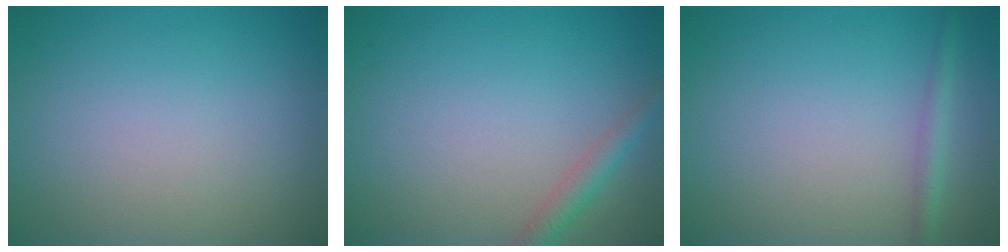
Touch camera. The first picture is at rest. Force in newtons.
{"total": 2.0, "press": 2.0, "slide": 0.1}
{"total": 1.5, "press": 1.5, "slide": 0.0}